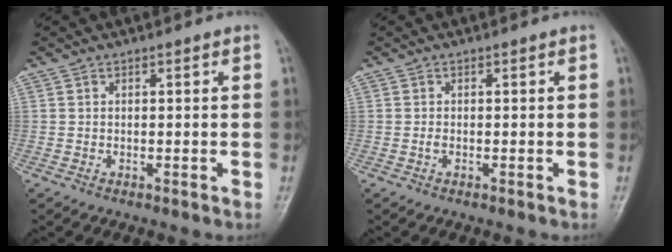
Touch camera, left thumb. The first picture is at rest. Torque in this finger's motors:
{"motor_torque": [-0.16, 0.06, 0.08, -0.04, 0.00]}